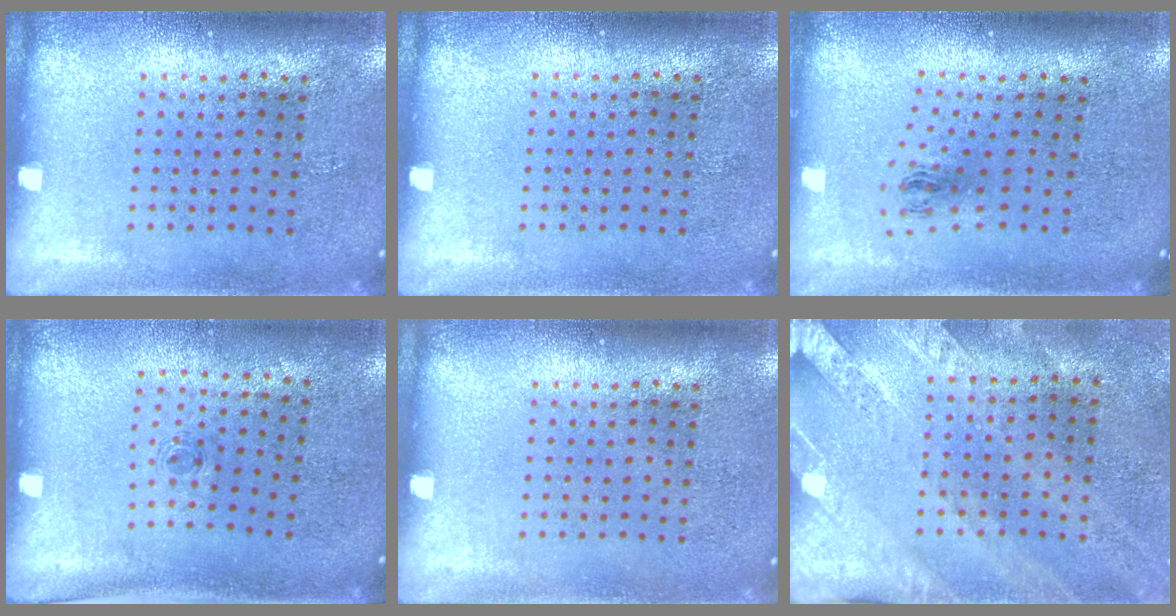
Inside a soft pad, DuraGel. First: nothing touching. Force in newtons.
{"total": 0.0}
{"total": 1.1, "press": 0.4, "slide": 1.0}
{"total": 0.5, "press": 0.3, "slide": 0.5}
{"total": 0.0}
{"total": 2.5, "press": 2.1, "slide": 1.3}